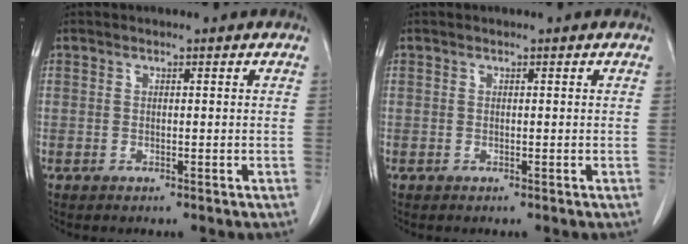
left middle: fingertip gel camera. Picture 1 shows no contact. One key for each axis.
{"total": 0.0}